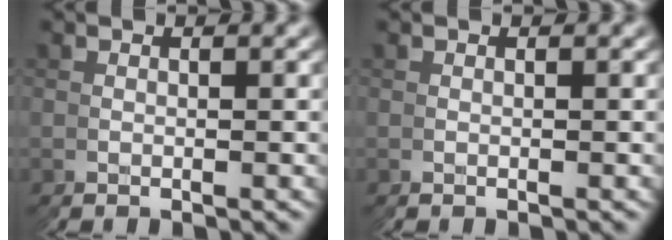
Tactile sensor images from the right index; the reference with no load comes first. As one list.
[{"total": 0.0}]